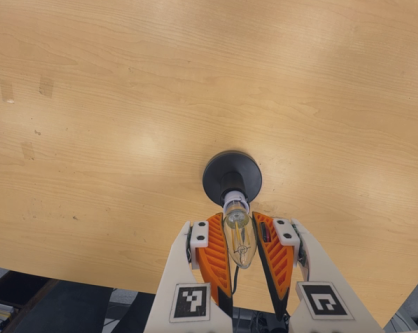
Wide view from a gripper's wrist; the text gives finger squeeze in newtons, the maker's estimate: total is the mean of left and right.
{"total": 13.2, "left": 13.0, "right": 13.3}